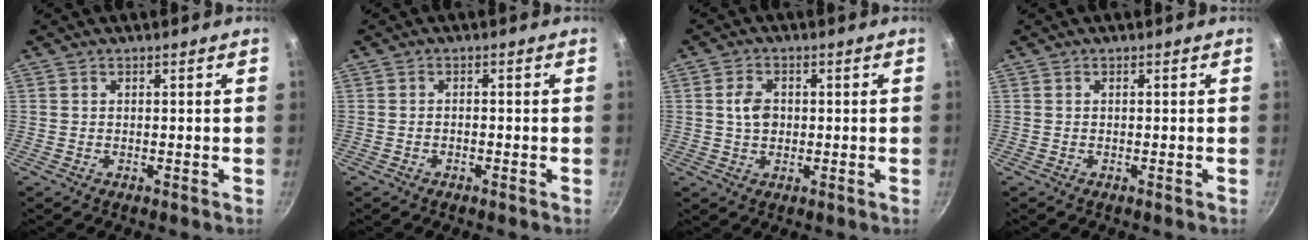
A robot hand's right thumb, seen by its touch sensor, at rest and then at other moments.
{"total": 0.9, "force": [-0.6, 0.5, 0.5], "torque": [-0.012, 0.008, -0.012]}
{"total": 4.3, "force": [0.3, 3.2, 2.9], "torque": [-0.042, 0.005, 0.002]}
{"total": 0.0}